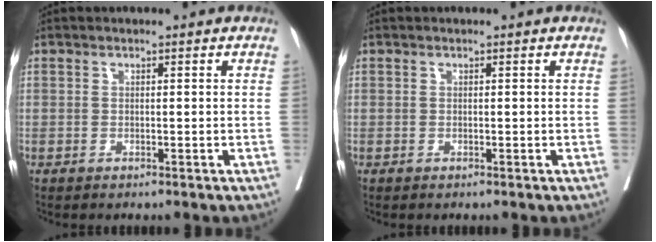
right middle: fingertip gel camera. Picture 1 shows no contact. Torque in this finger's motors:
{"motor_torque": [-0.03, 0.32, -0.08, 0.01]}